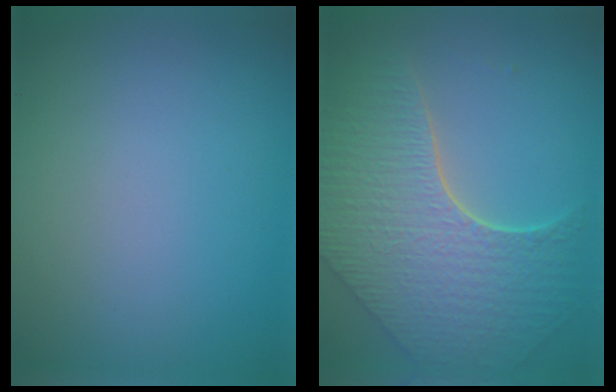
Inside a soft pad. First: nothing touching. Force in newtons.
{"total": 8.4, "press": 6.0, "slide": 5.8}